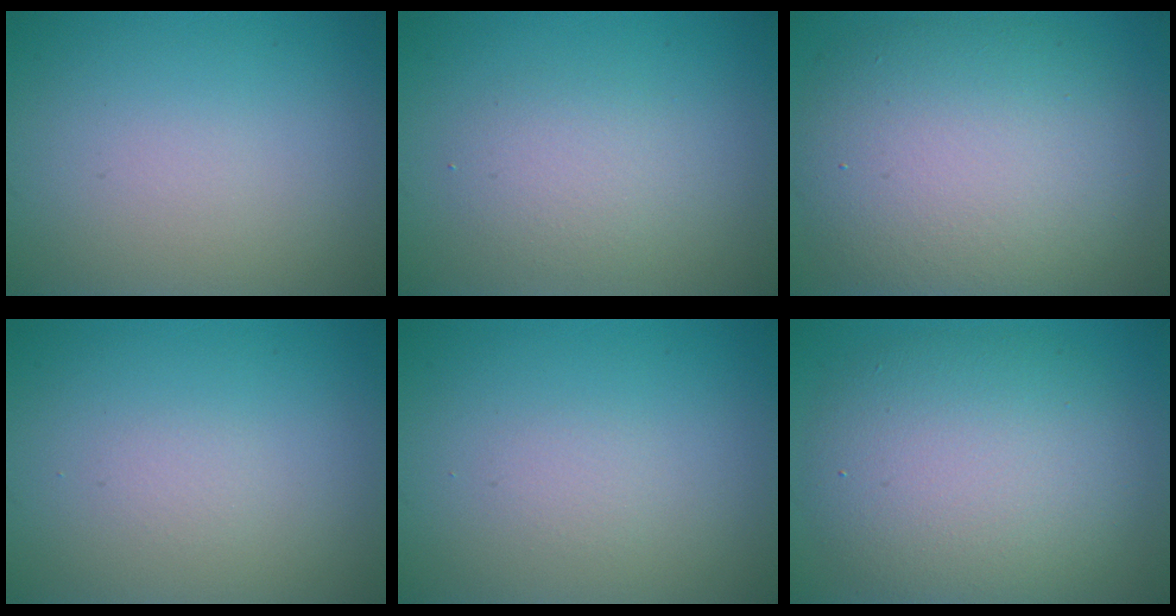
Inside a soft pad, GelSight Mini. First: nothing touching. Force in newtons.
{"total": 2.2, "press": 2.2, "slide": 0.0}
{"total": 10.7, "press": 10.7, "slide": 0.5}
{"total": 0.6, "press": 0.6, "slide": 0.1}
{"total": 0.8, "press": 0.8, "slide": 0.1}
{"total": 8.5, "press": 8.5, "slide": 0.5}